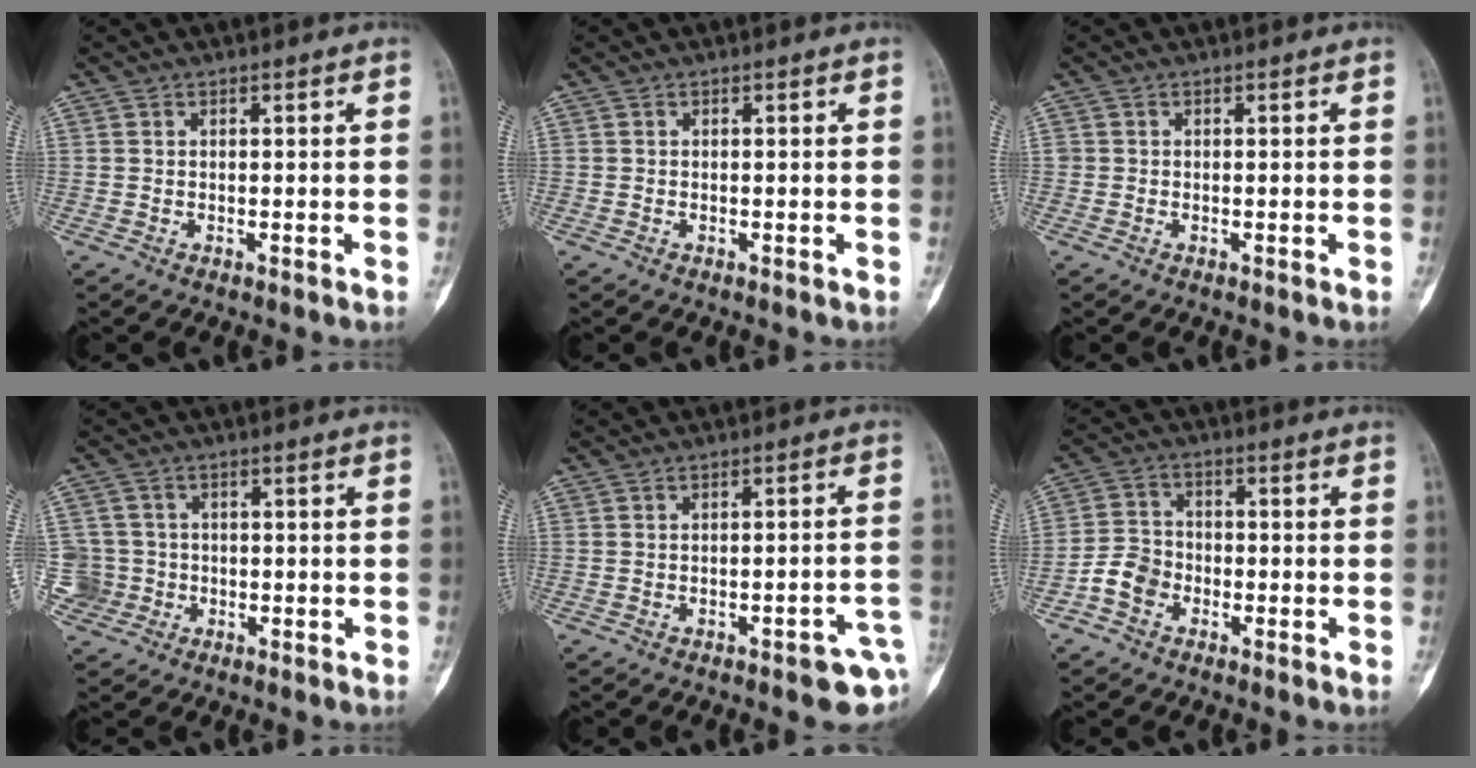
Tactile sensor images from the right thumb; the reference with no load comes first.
{"total": 0.0}
{"total": 0.6, "force": [-0.1, 0.6, 0.1], "torque": [0.003, 0.004, -0.002]}
{"total": 5.3, "force": [-1.2, 5.1, -0.2], "torque": [0.024, 0.019, -0.023]}
{"total": 7.1, "force": [-3.4, 2.2, 5.8], "torque": [-0.061, 0.021, -0.036]}
{"total": 5.6, "force": [-2.7, 4.3, 2.4], "torque": [-0.033, 0.023, -0.058]}